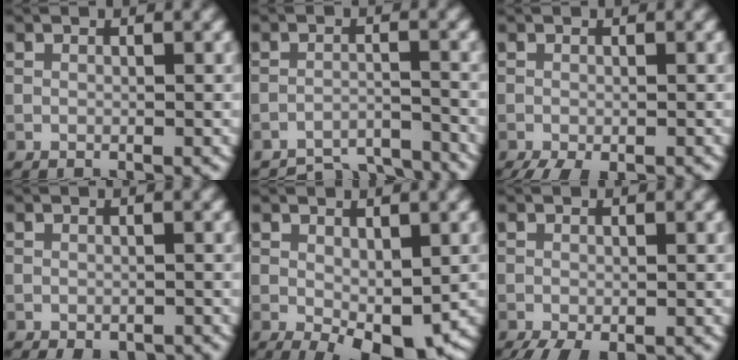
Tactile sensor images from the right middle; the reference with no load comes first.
{"total": 6.2, "force": [-6.0, 1.3, 1.1], "torque": [-0.016, -0.008, -0.086]}
{"total": 3.6, "force": [-2.7, 1.0, 2.2], "torque": [-0.032, -0.007, -0.042]}
{"total": 2.3, "force": [-1.8, 0.7, 1.1], "torque": [-0.015, -0.004, -0.024]}
{"total": 5.0, "force": [-1.3, 2.0, 4.4], "torque": [-0.071, -0.007, -0.015]}
{"total": 3.6, "force": [-2.6, 1.0, 2.2], "torque": [-0.035, -0.010, -0.041]}